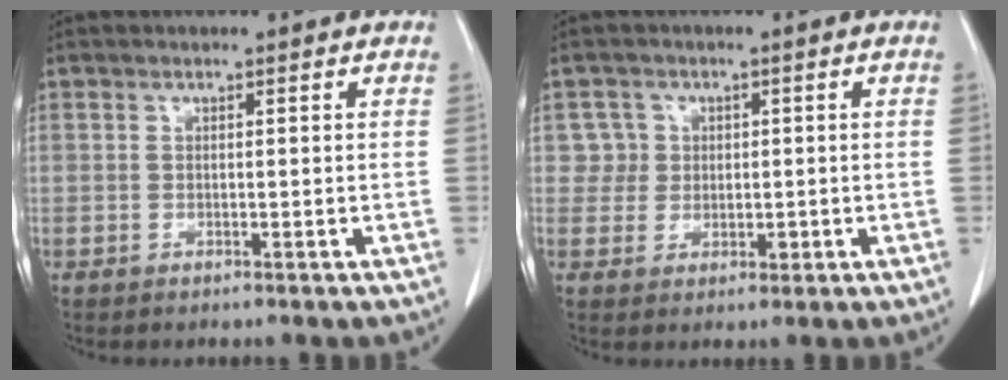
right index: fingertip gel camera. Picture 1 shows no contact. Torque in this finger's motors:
{"motor_torque": [-0.17, 0.01, -0.01, -0.01]}